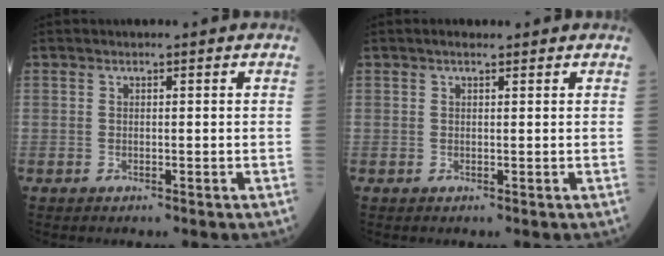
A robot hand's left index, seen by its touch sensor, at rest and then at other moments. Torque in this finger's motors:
{"motor_torque": [-0.15, -0.13, 0.01, 0.01]}